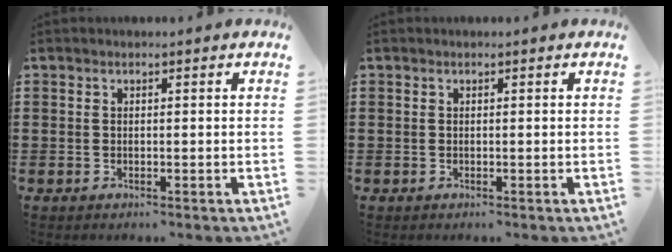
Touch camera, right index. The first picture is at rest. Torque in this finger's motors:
{"motor_torque": [0.01, 0.00, 0.00, 0.00]}